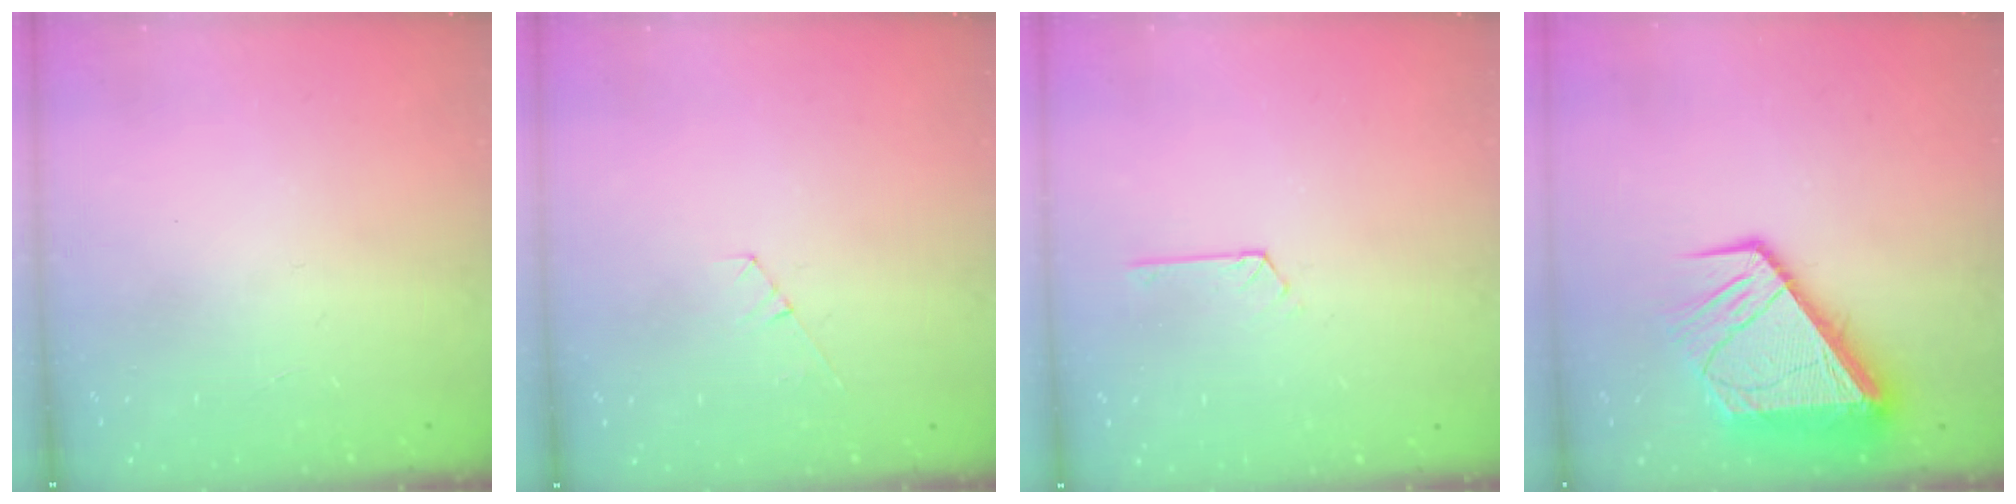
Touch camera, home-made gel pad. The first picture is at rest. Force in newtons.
{"total": 5.0, "press": 5.0, "slide": 0.5}
{"total": 1.9, "press": 1.9, "slide": 0.2}
{"total": 13.8, "press": 13.7, "slide": 1.7}